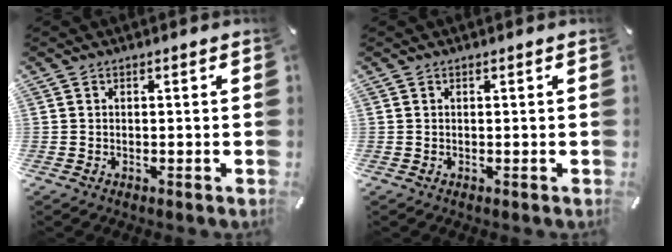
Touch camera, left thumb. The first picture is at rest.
{"total": 0.0}